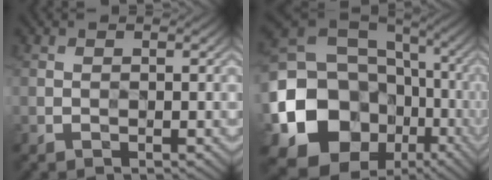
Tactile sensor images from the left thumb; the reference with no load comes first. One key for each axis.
{"total": 20.8, "fx": -6.5, "fy": 17.6, "fz": 9.0, "tx": -0.230, "ty": -0.040, "tz": -0.121}